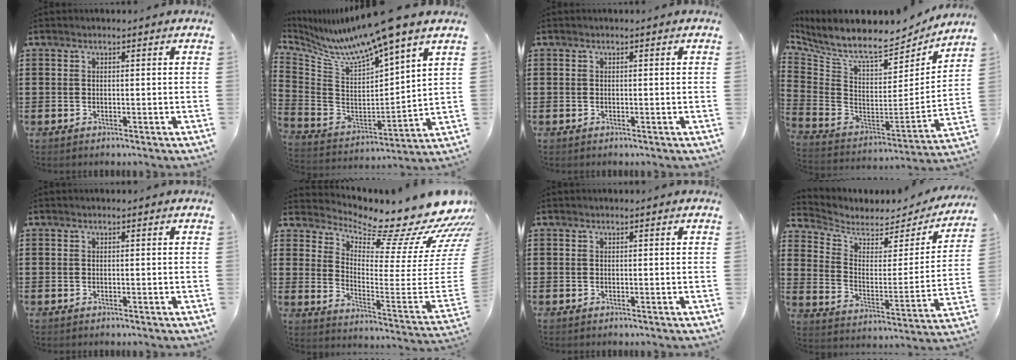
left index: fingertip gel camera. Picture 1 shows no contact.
{"total": 9.8, "force": [8.4, -0.2, 5.1], "torque": [-0.130, -0.066, 0.134]}
{"total": 0.0}
{"total": 8.5, "force": [7.1, 1.9, 4.1], "torque": [-0.113, -0.063, 0.123]}
{"total": 0.0}
{"total": 11.4, "force": [9.6, 2.1, 5.8], "torque": [-0.083, -0.100, 0.150]}
{"total": 0.0}
{"total": 4.7, "force": [3.8, 2.4, 1.1], "torque": [-0.051, -0.024, 0.065]}